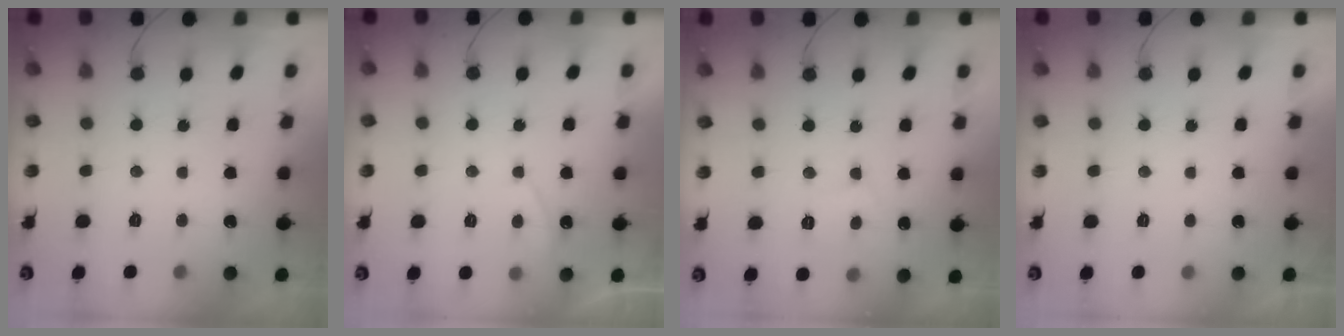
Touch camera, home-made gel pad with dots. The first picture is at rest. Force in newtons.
{"total": 2.3, "press": 2.2, "slide": 0.4}
{"total": 4.8, "press": 4.8, "slide": 0.6}
{"total": 2.2, "press": 2.2, "slide": 0.4}